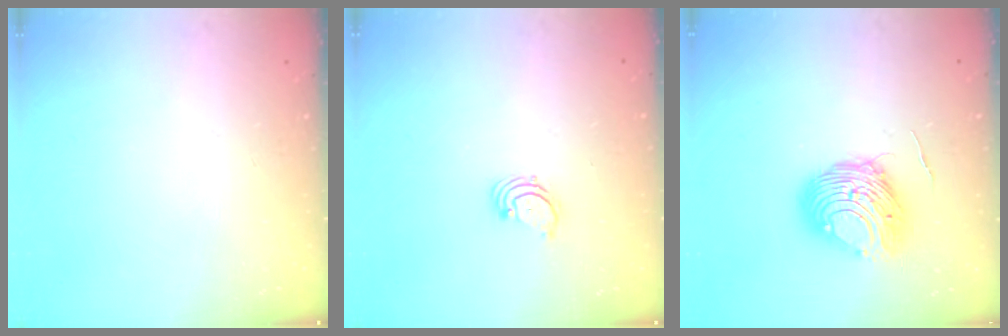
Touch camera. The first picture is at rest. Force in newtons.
{"total": 1.7, "press": 1.6, "slide": 0.2}
{"total": 9.7, "press": 9.7, "slide": 0.8}